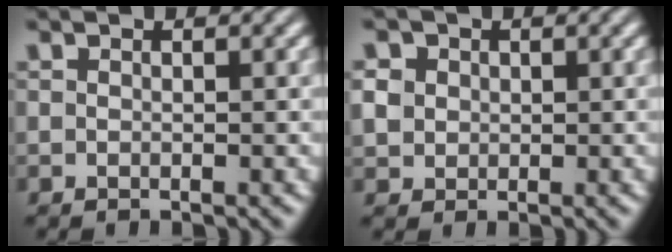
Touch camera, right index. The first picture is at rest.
{"total": 2.0, "force": [0.7, 1.7, 0.9], "torque": [-0.021, -0.005, 0.020]}